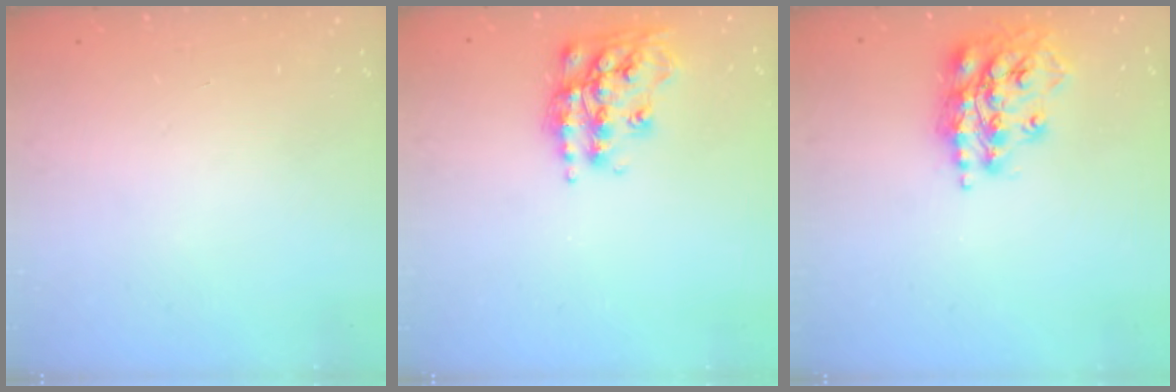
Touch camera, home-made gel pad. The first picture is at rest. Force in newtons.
{"total": 17.4, "press": 17.3, "slide": 1.2}
{"total": 16.1, "press": 16.0, "slide": 1.6}